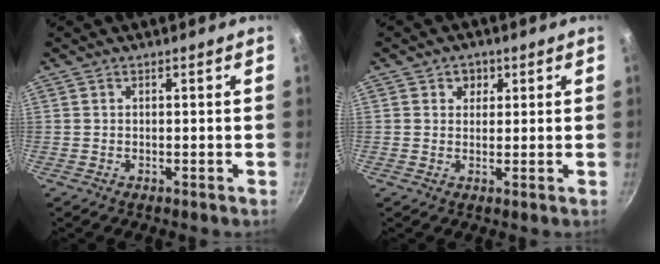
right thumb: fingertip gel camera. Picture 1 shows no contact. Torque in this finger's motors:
{"motor_torque": [-0.06, 0.24, 0.33, 0.17, -0.02]}